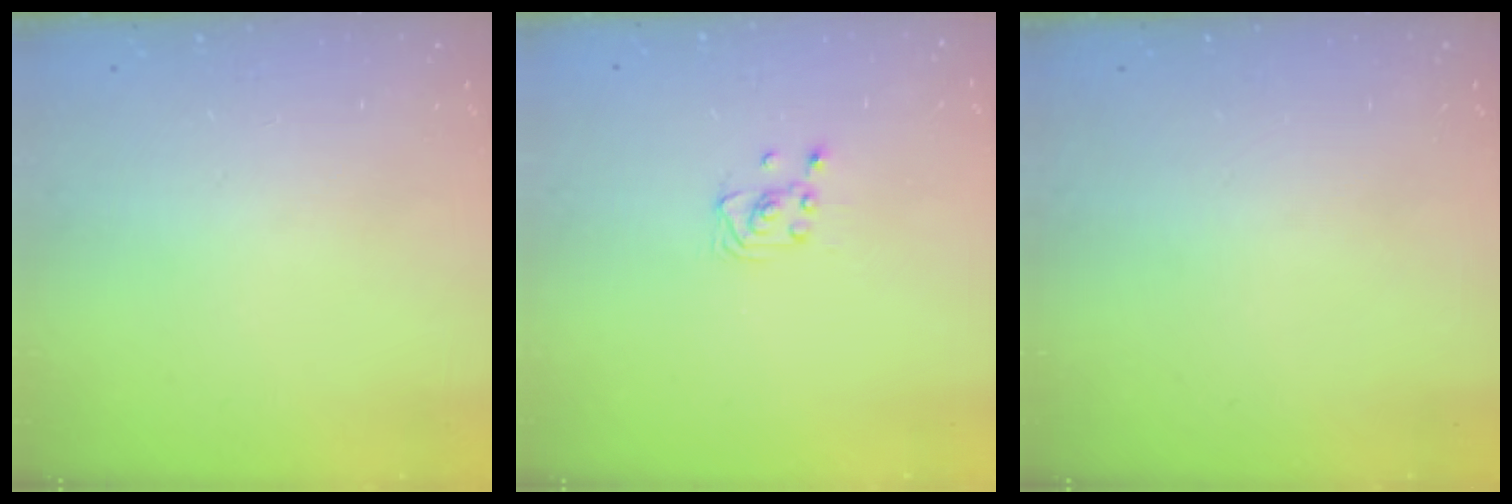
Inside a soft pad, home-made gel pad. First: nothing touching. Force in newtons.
{"total": 2.6, "press": 2.6, "slide": 0.3}
{"total": 0.0}